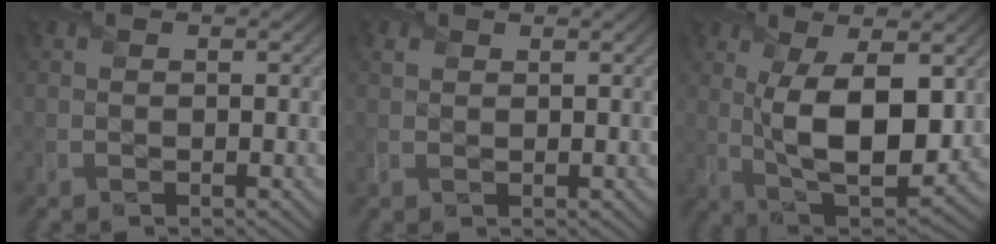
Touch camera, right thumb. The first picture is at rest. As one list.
[{"total": 1.0, "force": [0.7, 0.5, 0.4], "torque": [-0.012, 0.001, 0.015]}, {"total": 11.1, "force": [1.2, 5.2, 9.8], "torque": [-0.191, -0.011, 0.028]}]